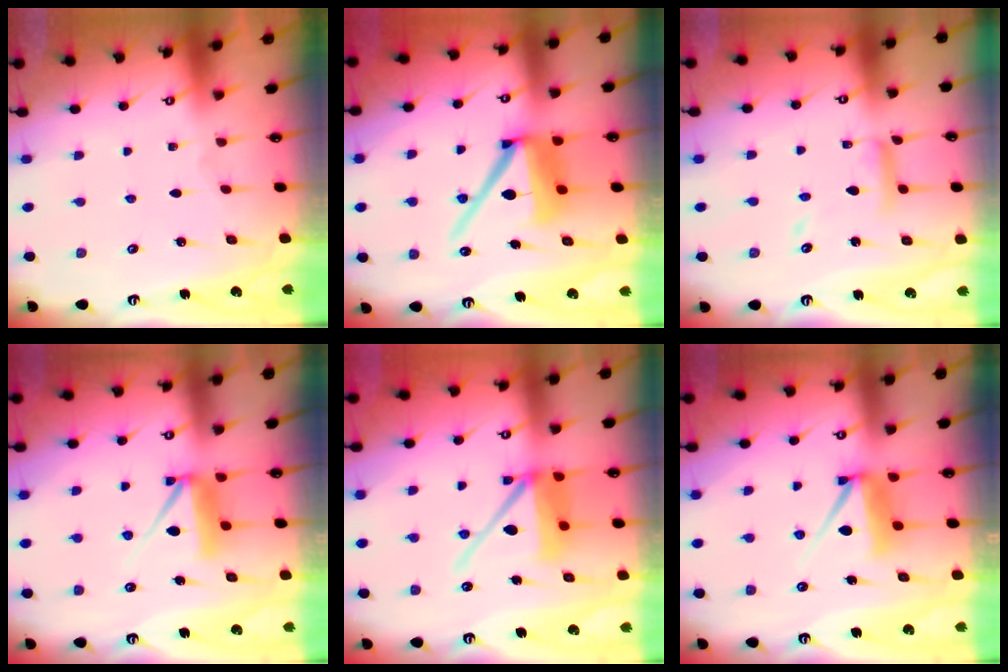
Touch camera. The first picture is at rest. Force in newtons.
{"total": 13.2, "press": 13.1, "slide": 1.6}
{"total": 12.2, "press": 12.2, "slide": 1.0}
{"total": 7.7, "press": 7.7, "slide": 0.8}
{"total": 13.4, "press": 13.3, "slide": 1.6}
{"total": 8.7, "press": 8.6, "slide": 0.5}